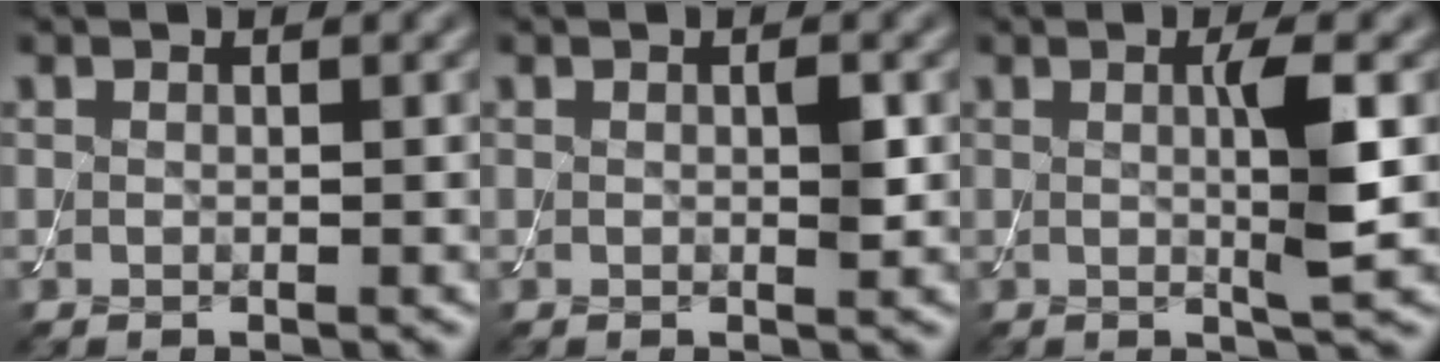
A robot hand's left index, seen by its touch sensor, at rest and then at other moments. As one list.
[{"total": 1.2, "force": [0.1, 0.2, 1.1], "torque": [-0.017, -0.002, 0.001]}, {"total": 3.8, "force": [0.2, 0.4, 3.8], "torque": [-0.062, -0.005, 0.000]}]